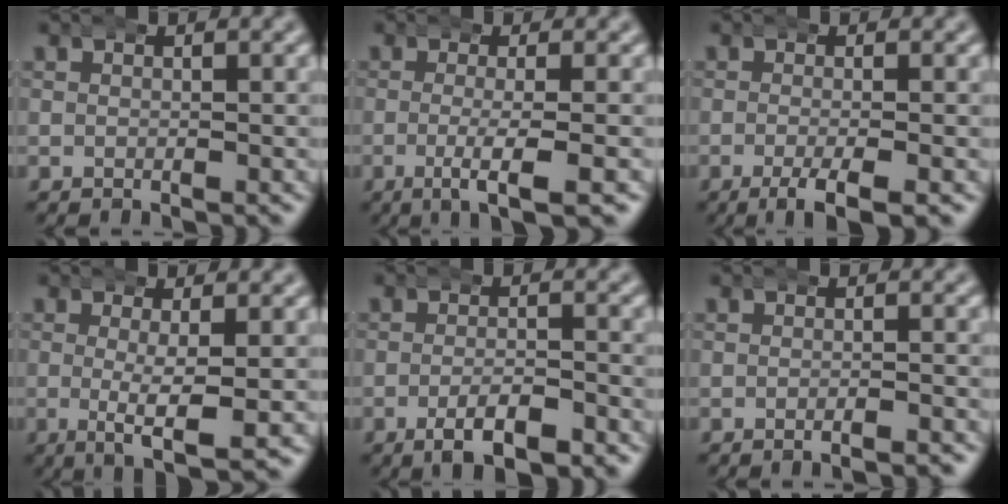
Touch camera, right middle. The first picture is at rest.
{"total": 4.4, "force": [-1.8, 0.4, 4.0], "torque": [-0.068, -0.009, -0.028]}
{"total": 4.5, "force": [-2.9, 1.2, 3.3], "torque": [-0.053, -0.012, -0.042]}
{"total": 5.4, "force": [-0.8, 1.4, 5.2], "torque": [-0.082, -0.011, -0.007]}
{"total": 4.5, "force": [-2.9, 1.4, 3.1], "torque": [-0.045, -0.009, -0.047]}
{"total": 1.8, "force": [-1.6, 0.1, 0.8], "torque": [-0.007, 0.006, -0.032]}